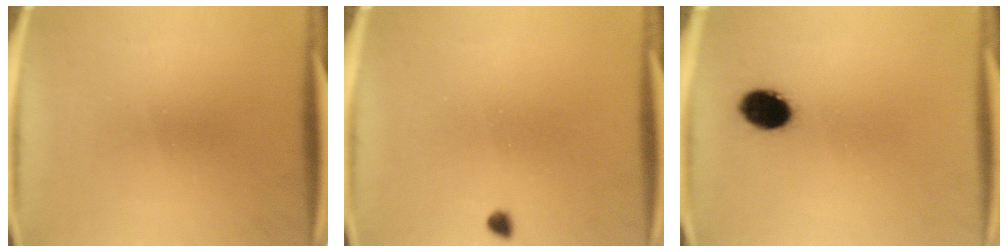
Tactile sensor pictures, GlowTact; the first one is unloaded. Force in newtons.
{"total": 1.2}
{"total": 7.5}